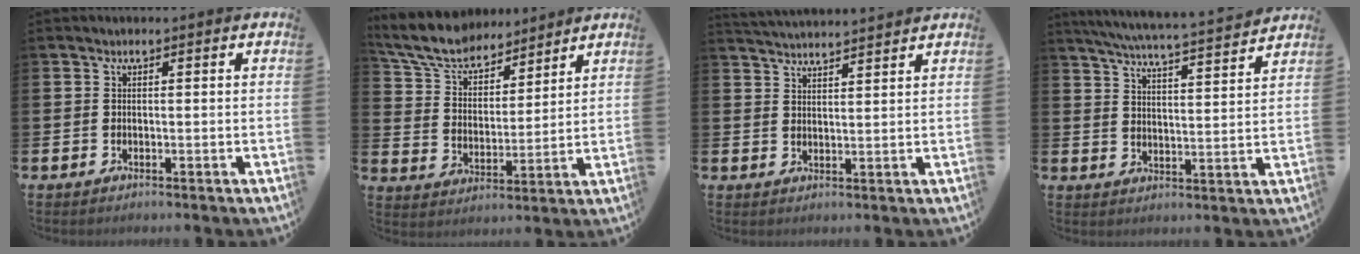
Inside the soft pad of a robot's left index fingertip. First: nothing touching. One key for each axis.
{"total": 7.8, "fx": 7.3, "fy": 2.3, "fz": 1.6, "tx": -0.067, "ty": -0.044, "tz": 0.129}
{"total": 3.7, "fx": 3.7, "fy": -0.2, "fz": 0.0, "tx": -0.006, "ty": -0.024, "tz": 0.067}
{"total": 6.0, "fx": 5.8, "fy": -0.1, "fz": 1.7, "tx": -0.047, "ty": -0.050, "tz": 0.099}